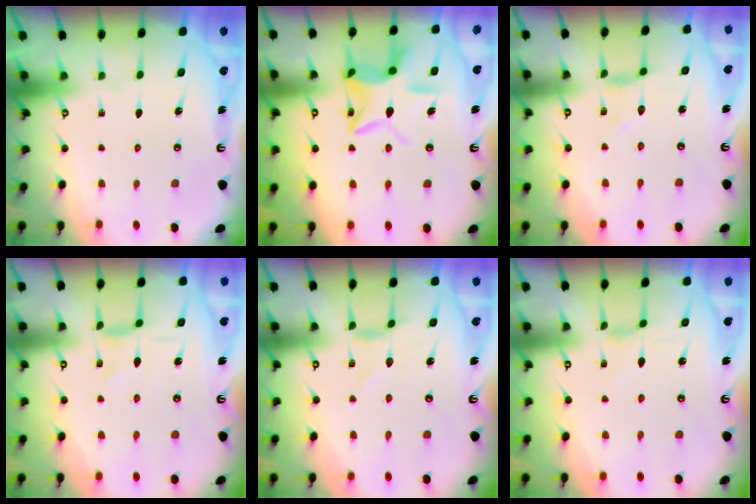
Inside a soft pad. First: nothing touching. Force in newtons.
{"total": 12.1, "press": 12.0, "slide": 1.0}
{"total": 0.0}
{"total": 0.9, "press": 0.8, "slide": 0.3}
{"total": 1.4, "press": 1.4, "slide": 0.2}
{"total": 0.6, "press": 0.5, "slide": 0.2}